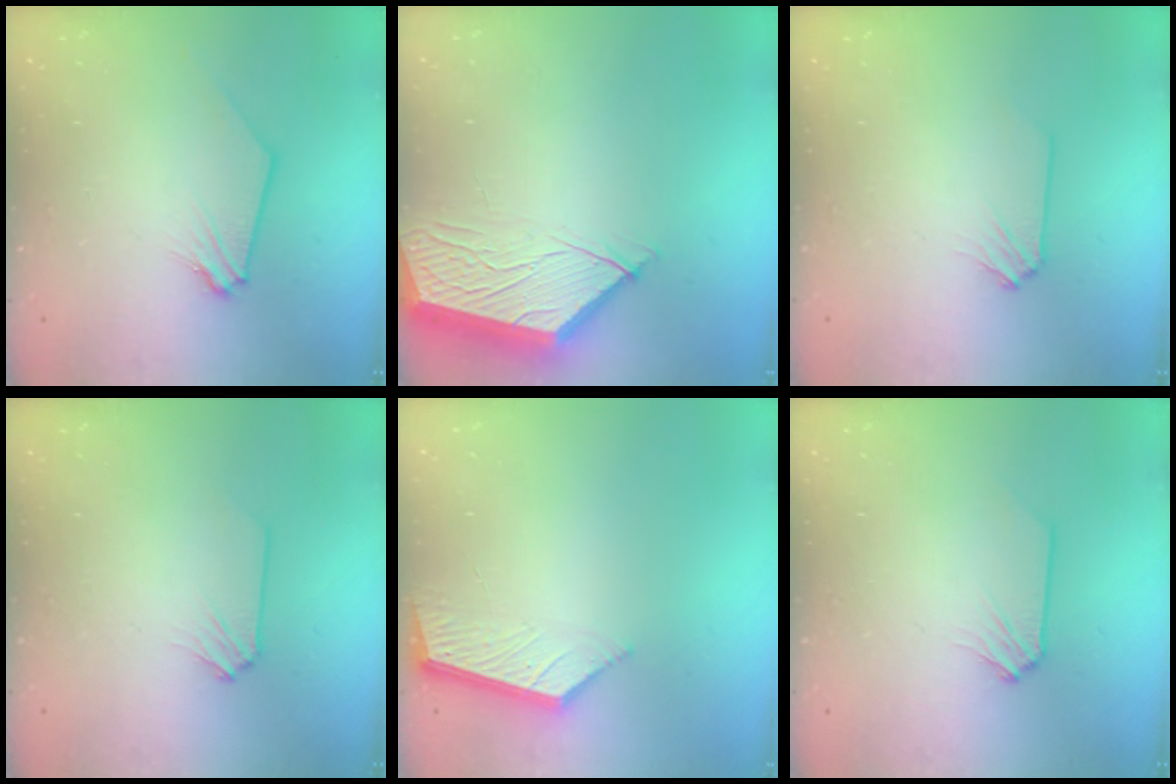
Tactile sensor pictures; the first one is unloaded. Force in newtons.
{"total": 5.4, "press": 5.4, "slide": 0.7}
{"total": 0.0}
{"total": 0.0}
{"total": 5.9, "press": 5.9, "slide": 0.7}
{"total": 0.5, "press": 0.5, "slide": 0.0}